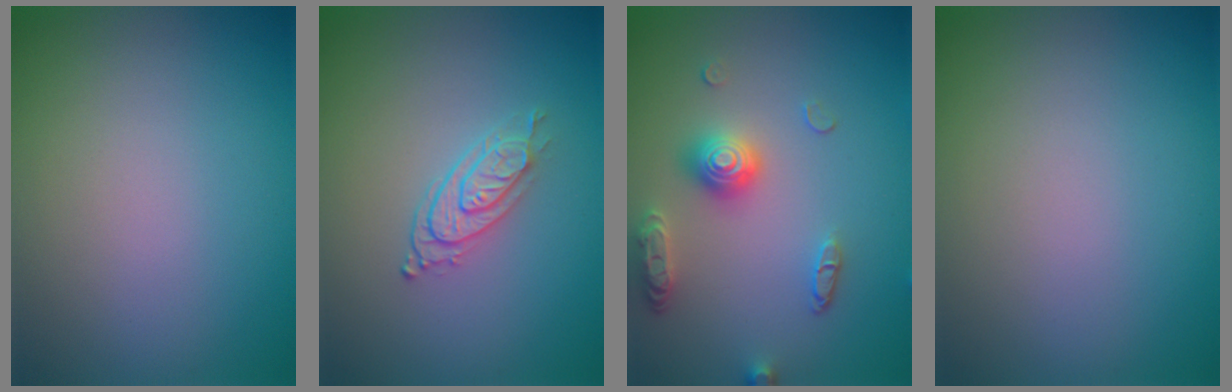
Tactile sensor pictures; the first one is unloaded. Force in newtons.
{"total": 2.7, "press": 2.1, "slide": 1.7}
{"total": 3.5, "press": 3.1, "slide": 1.7}
{"total": 0.0}